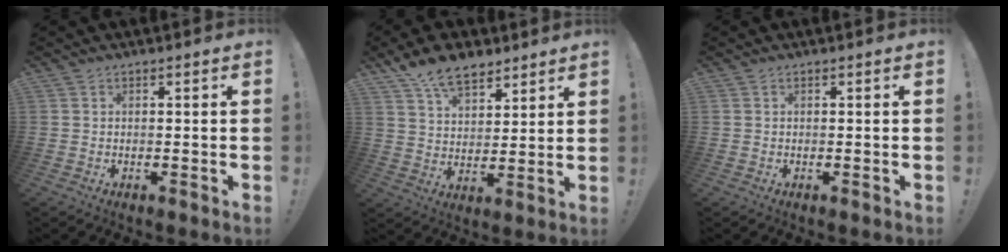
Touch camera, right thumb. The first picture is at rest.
{"total": 11.7, "force": [8.6, 5.9, 5.2], "torque": [-0.092, -0.047, 0.164]}
{"total": 0.0}